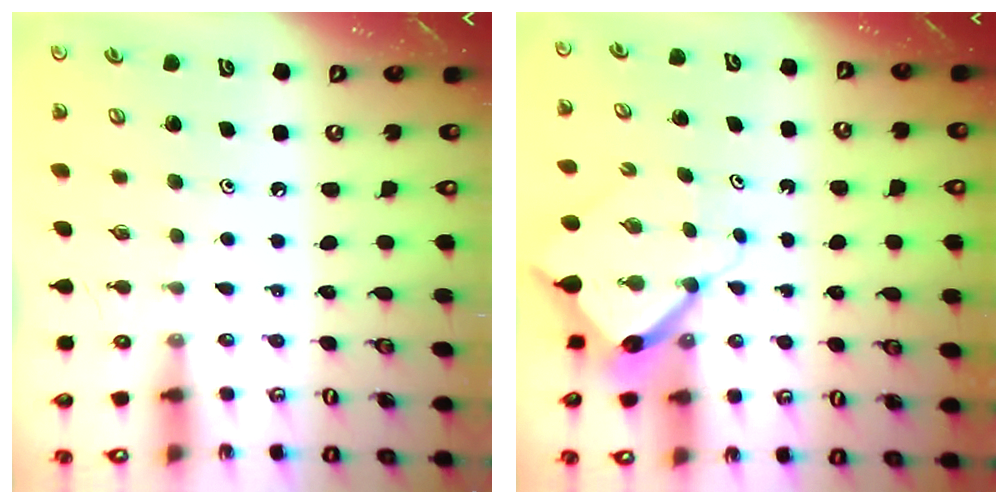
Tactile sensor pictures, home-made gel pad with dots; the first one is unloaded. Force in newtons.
{"total": 8.7, "press": 8.6, "slide": 0.7}